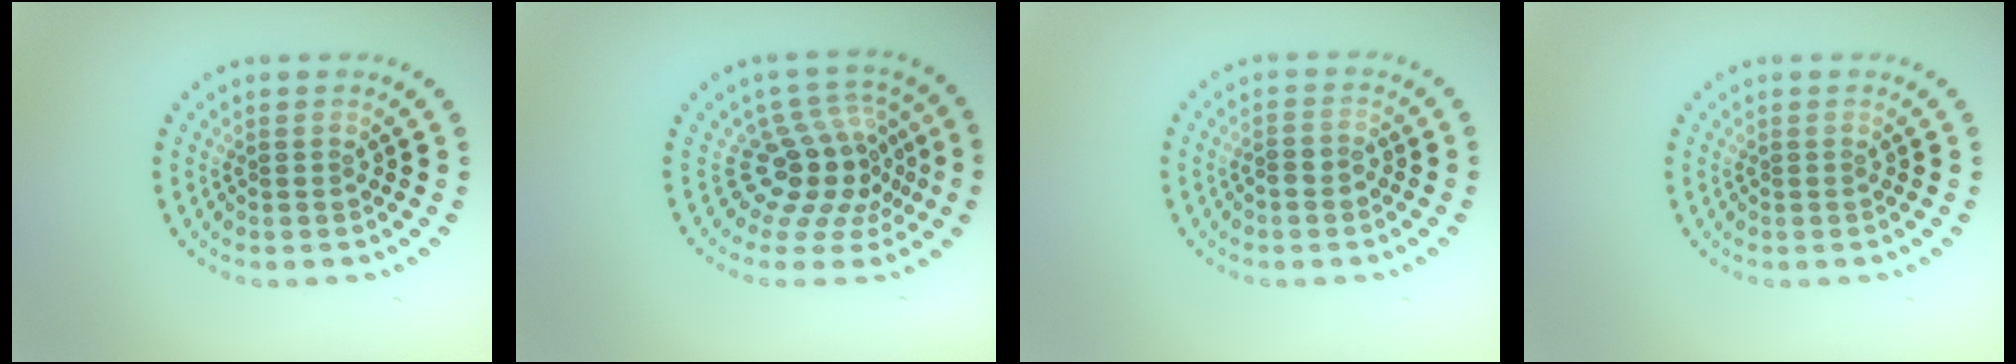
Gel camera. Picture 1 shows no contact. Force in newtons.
{"total": 4.9, "press": 3.6, "slide": 3.4}
{"total": 1.1, "press": 0.9, "slide": 0.7}
{"total": 0.0}